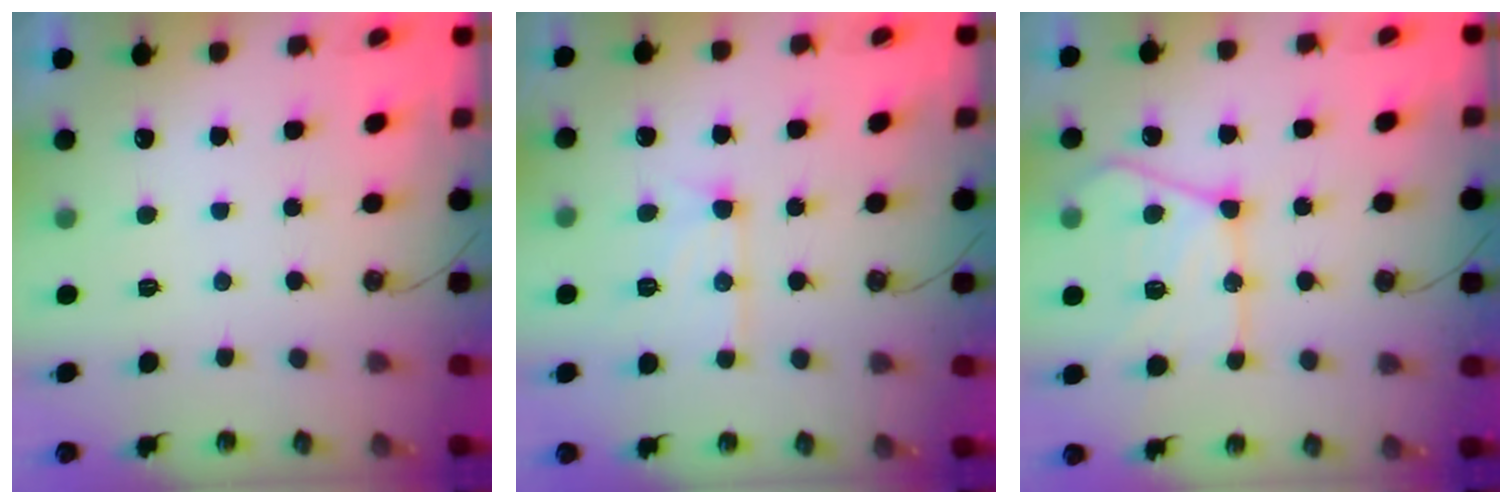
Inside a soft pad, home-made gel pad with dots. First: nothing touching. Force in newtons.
{"total": 10.8, "press": 10.8, "slide": 0.4}
{"total": 19.4, "press": 19.4, "slide": 1.6}